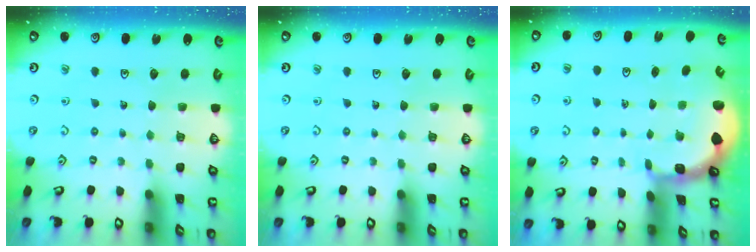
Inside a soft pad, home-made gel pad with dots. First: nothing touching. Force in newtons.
{"total": 0.0}
{"total": 1.5, "press": 1.2, "slide": 0.7}